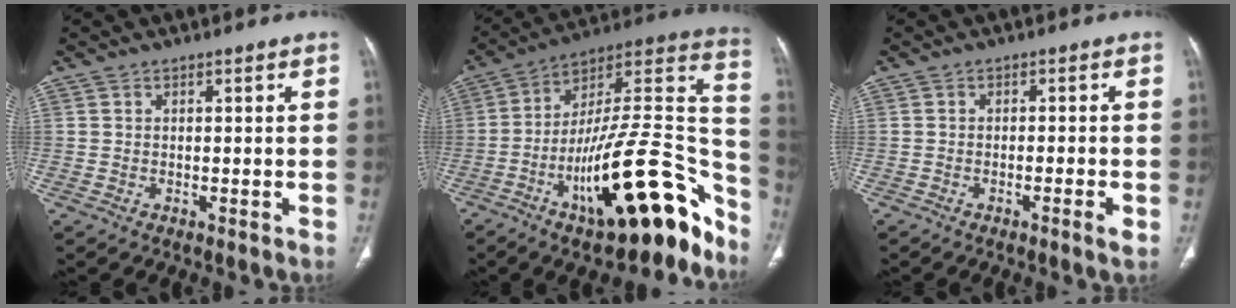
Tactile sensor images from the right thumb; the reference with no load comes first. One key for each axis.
{"total": 29.5, "fx": -14.5, "fy": 9.9, "fz": 23.7, "tx": -0.272, "ty": 0.097, "tz": -0.226}
{"total": 2.4, "fx": -1.1, "fy": 0.1, "fz": 2.1, "tx": -0.043, "ty": 0.001, "tz": -0.019}